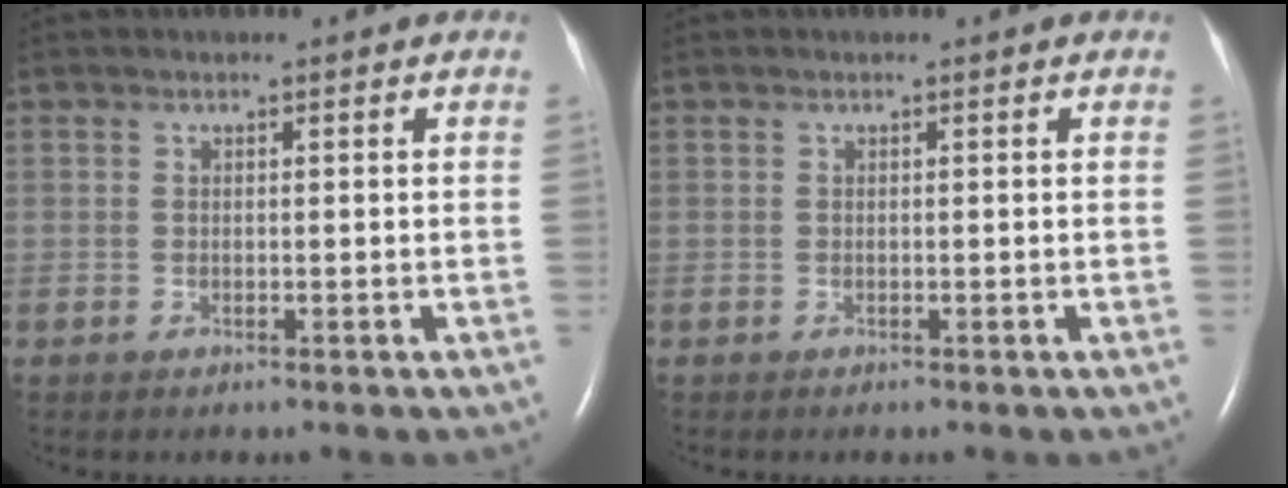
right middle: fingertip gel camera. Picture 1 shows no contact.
{"total": 0.0}